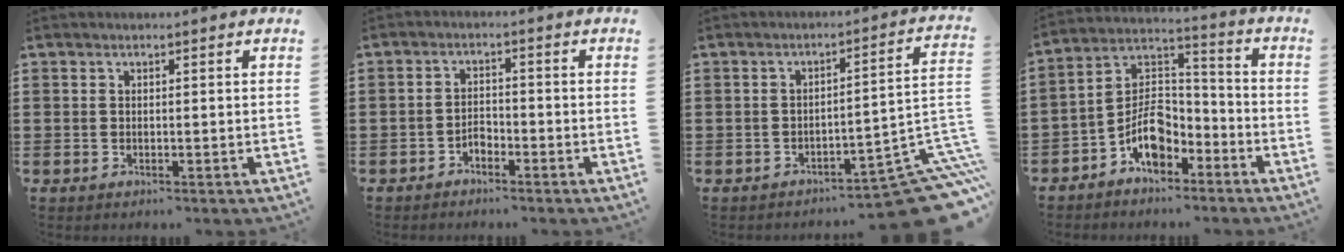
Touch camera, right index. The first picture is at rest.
{"total": 2.0, "force": [-1.7, 1.0, 0.6], "torque": [-0.019, 0.003, -0.036]}
{"total": 9.9, "force": [-7.3, 1.9, 6.4], "torque": [-0.063, 0.008, -0.137]}
{"total": 8.1, "force": [-4.6, 4.7, 4.7], "torque": [-0.101, 0.007, -0.090]}